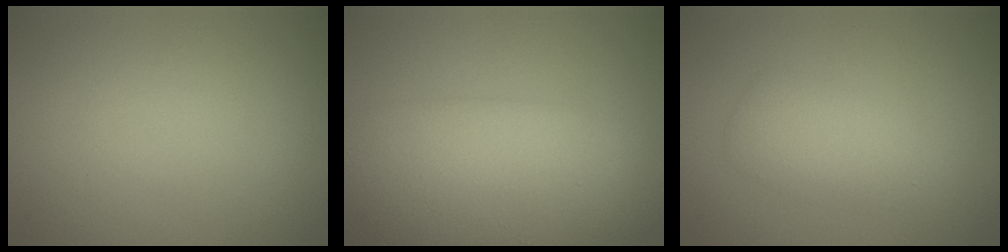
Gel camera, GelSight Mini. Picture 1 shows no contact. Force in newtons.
{"total": 12.1, "press": 12.1, "slide": 0.3}
{"total": 2.9, "press": 2.9, "slide": 0.0}